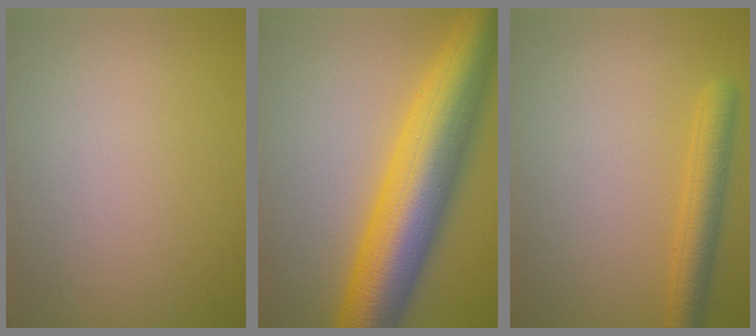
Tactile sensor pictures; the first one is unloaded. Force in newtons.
{"total": 11.7, "press": 11.7, "slide": 0.2}
{"total": 3.2, "press": 3.2, "slide": 0.2}